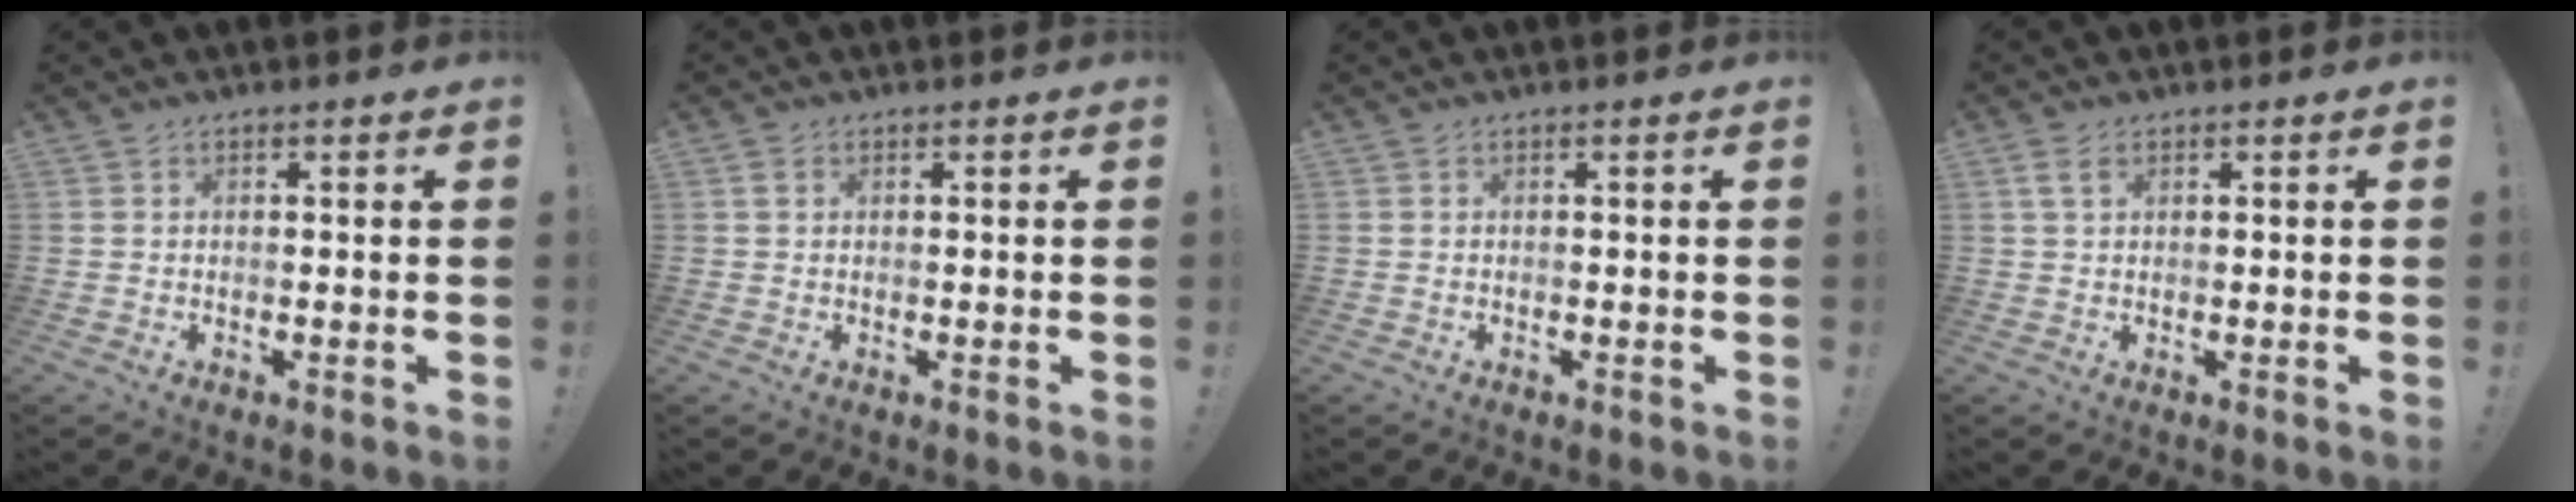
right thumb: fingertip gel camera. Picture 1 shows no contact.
{"total": 1.3, "force": [0.6, 1.0, 0.7], "torque": [-0.011, 0.002, 0.011]}
{"total": 0.0}
{"total": 3.4, "force": [1.6, 1.6, 2.5], "torque": [-0.048, 0.001, 0.029]}